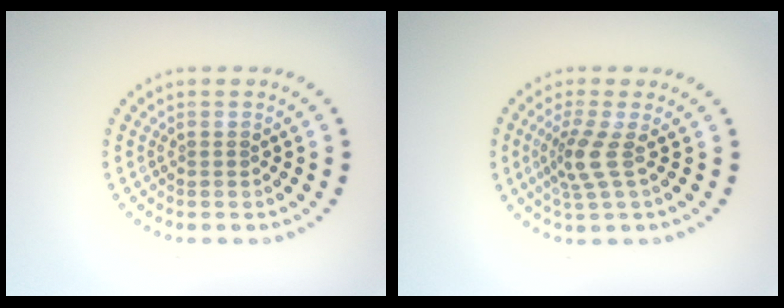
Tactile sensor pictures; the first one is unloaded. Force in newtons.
{"total": 2.7, "press": 1.9, "slide": 2.0}